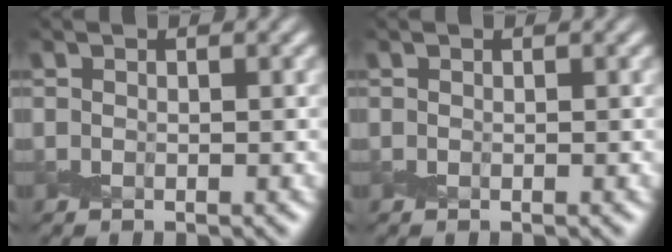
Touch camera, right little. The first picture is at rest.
{"total": 0.0}